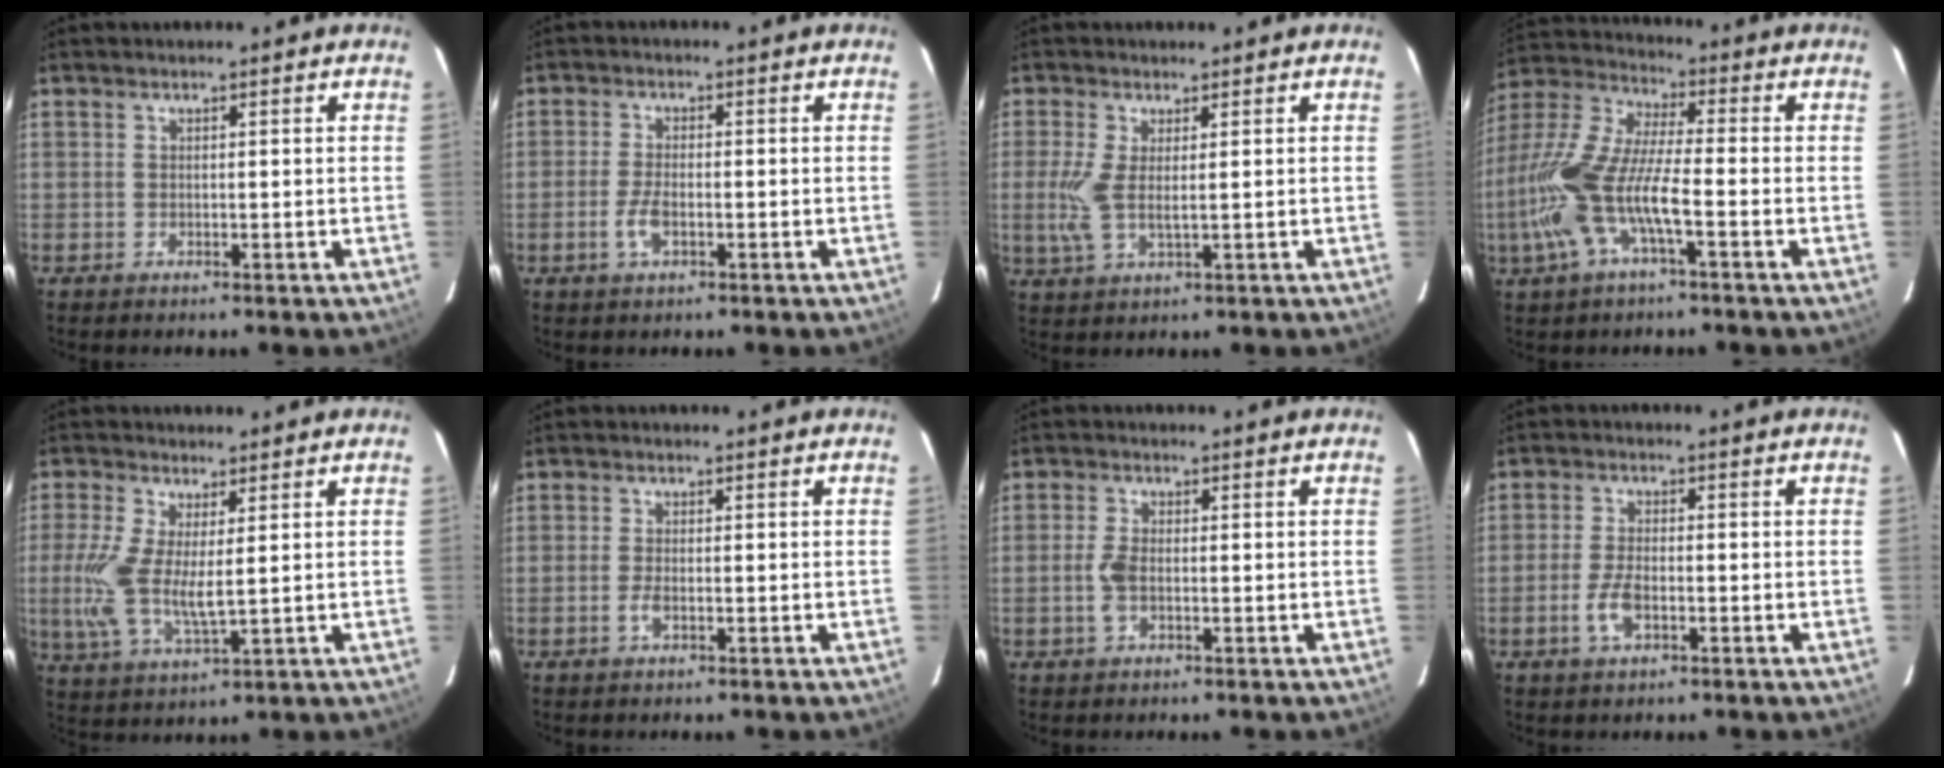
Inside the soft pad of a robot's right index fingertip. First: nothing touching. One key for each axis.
{"total": 3.8, "fx": -1.5, "fy": 1.6, "fz": 3.1, "tx": -0.070, "ty": -0.002, "tz": -0.029}
{"total": 5.4, "fx": 0.5, "fy": 1.6, "fz": 5.1, "tx": -0.116, "ty": -0.004, "tz": 0.008}
{"total": 15.5, "fx": -4.5, "fy": 3.6, "fz": 14.4, "tx": -0.298, "ty": -0.006, "tz": -0.090}
{"total": 9.5, "fx": 0.9, "fy": 3.3, "fz": 8.9, "tx": -0.201, "ty": -0.008, "tz": 0.018}
{"total": 1.8, "fx": -0.8, "fy": 0.7, "fz": 1.5, "tx": -0.034, "ty": -0.001, "tz": -0.015}
{"total": 3.0, "fx": -0.8, "fy": 1.4, "fz": 2.6, "tx": -0.059, "ty": 0.001, "tz": -0.015}
{"total": 4.7, "fx": -1.9, "fy": 2.2, "fz": 3.7, "tx": -0.083, "ty": -0.002, "tz": -0.036}